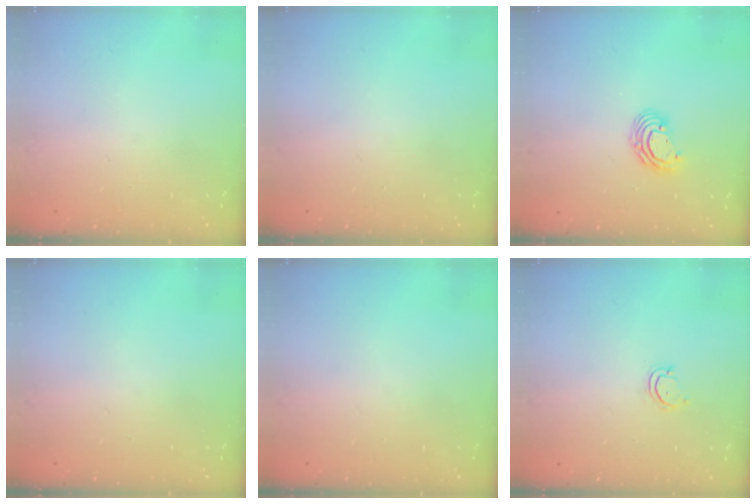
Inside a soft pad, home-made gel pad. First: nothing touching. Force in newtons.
{"total": 0.0}
{"total": 6.2, "press": 6.2, "slide": 0.4}
{"total": 0.0}
{"total": 0.0}
{"total": 2.9, "press": 2.9, "slide": 0.3}